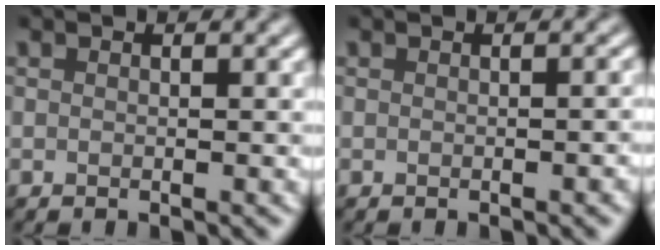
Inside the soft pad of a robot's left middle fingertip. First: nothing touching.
{"total": 1.2, "force": [-0.4, 0.2, 1.1], "torque": [-0.011, -0.003, 0.000]}